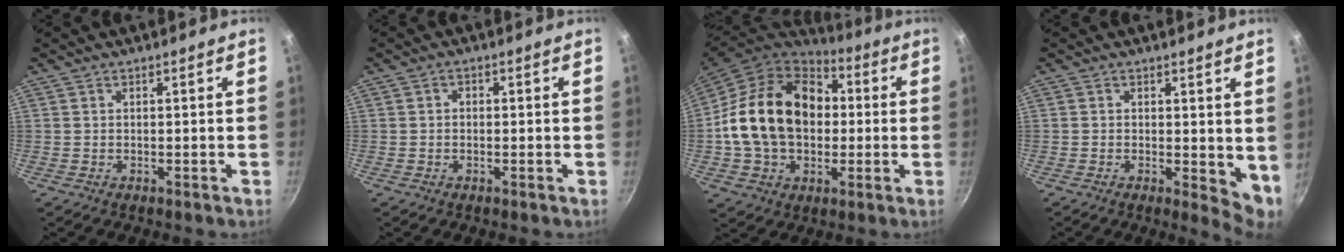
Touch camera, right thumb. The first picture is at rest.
{"total": 1.2, "force": [-0.2, 0.9, 0.7], "torque": [-0.011, 0.005, -0.003]}
{"total": 21.9, "force": [1.2, 16.2, 14.6], "torque": [-0.232, 0.037, 0.018]}
{"total": 5.5, "force": [0.5, 2.5, 4.9], "torque": [-0.054, -0.014, 0.006]}